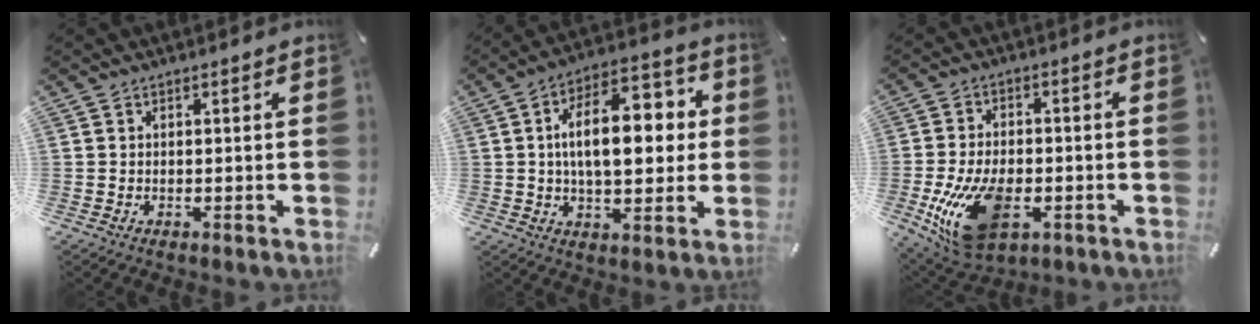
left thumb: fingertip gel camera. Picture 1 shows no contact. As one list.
[{"total": 16.5, "force": [2.1, 8.9, 13.7], "torque": [-0.216, 0.004, 0.029]}, {"total": 17.1, "force": [-5.0, 9.9, 13.0], "torque": [-0.260, 0.002, -0.078]}]